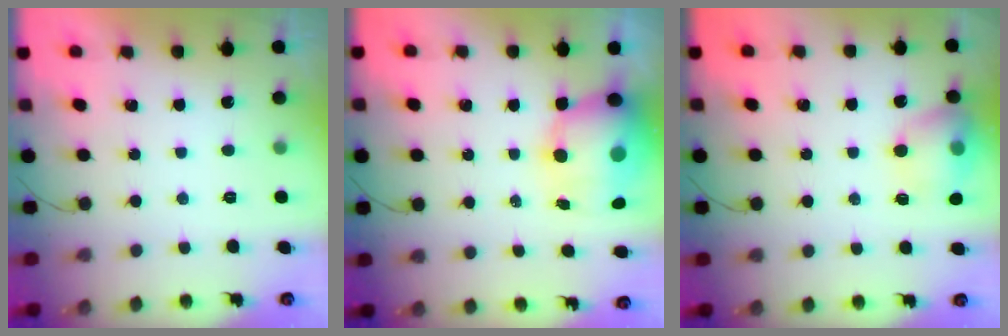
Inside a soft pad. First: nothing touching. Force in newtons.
{"total": 12.3, "press": 11.9, "slide": 3.2}
{"total": 13.1, "press": 13.0, "slide": 1.7}